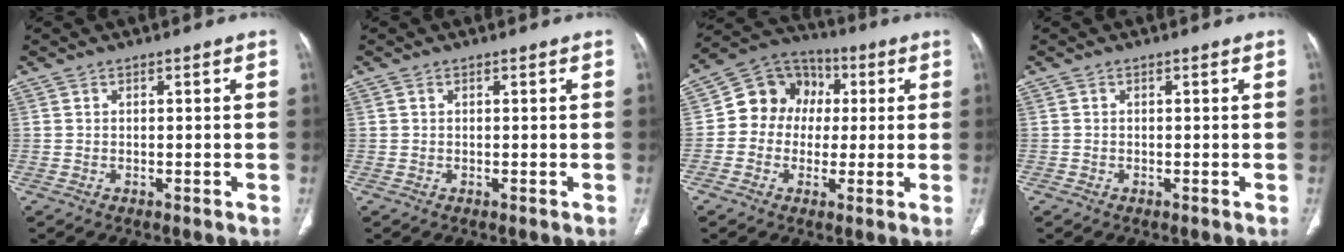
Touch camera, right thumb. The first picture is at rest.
{"total": 0.0}
{"total": 11.8, "force": [0.7, 10.5, 5.4], "torque": [-0.051, 0.027, -0.002]}
{"total": 0.0}